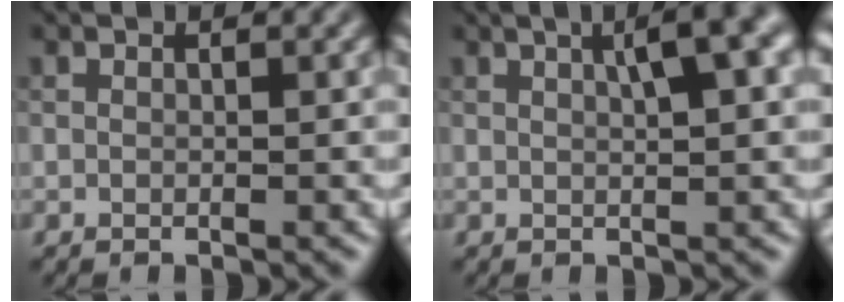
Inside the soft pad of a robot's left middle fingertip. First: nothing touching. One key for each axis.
{"total": 4.7, "fx": 1.7, "fy": 0.9, "fz": 4.3, "tx": -0.059, "ty": 0.011, "tz": 0.023}